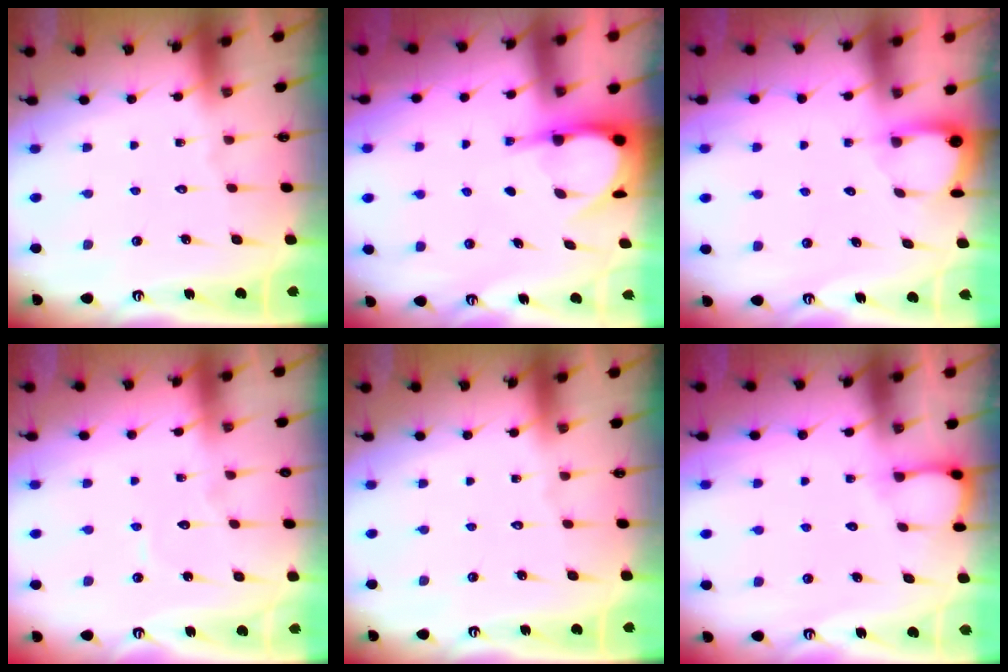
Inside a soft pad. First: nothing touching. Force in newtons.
{"total": 6.4, "press": 6.4, "slide": 0.6}
{"total": 2.8, "press": 2.8, "slide": 0.3}
{"total": 3.4, "press": 3.4, "slide": 0.3}
{"total": 0.0}
{"total": 2.6, "press": 2.6, "slide": 0.3}